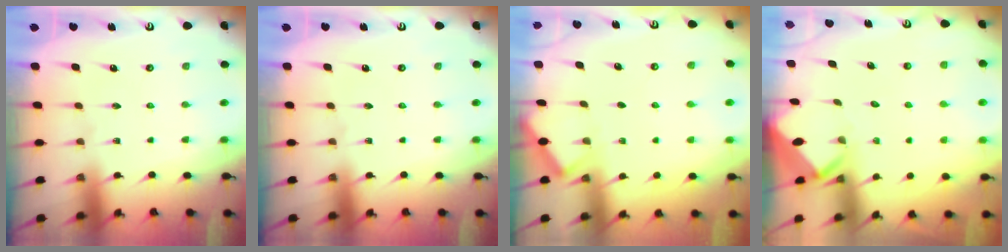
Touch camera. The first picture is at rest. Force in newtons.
{"total": 0.0}
{"total": 2.7, "press": 2.7, "slide": 0.2}
{"total": 3.4, "press": 3.4, "slide": 0.1}